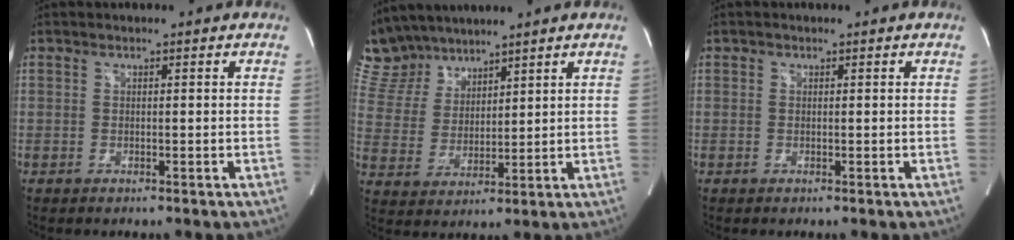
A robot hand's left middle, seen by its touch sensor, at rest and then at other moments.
{"total": 9.5, "force": [8.6, 3.9, 1.2], "torque": [-0.038, 0.018, 0.185]}
{"total": 0.0}